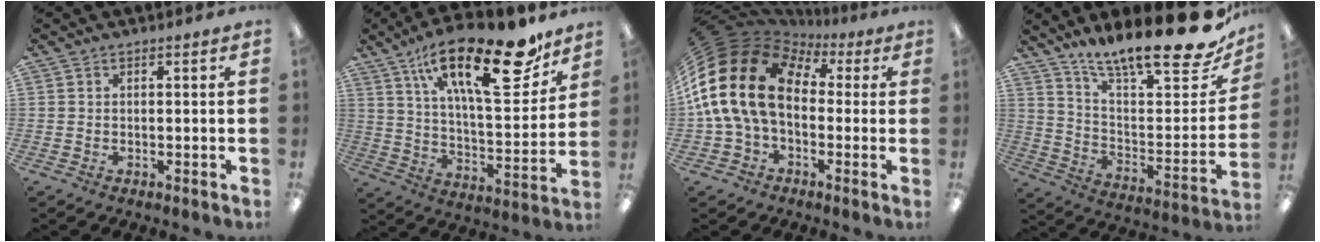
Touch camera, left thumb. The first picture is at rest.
{"total": 26.9, "force": [16.5, 9.9, 18.8], "torque": [-0.290, -0.090, 0.271]}
{"total": 20.9, "force": [2.6, 14.3, 15.0], "torque": [-0.335, -0.009, 0.043]}
{"total": 20.2, "force": [16.2, 3.7, 11.4], "torque": [-0.165, -0.123, 0.264]}